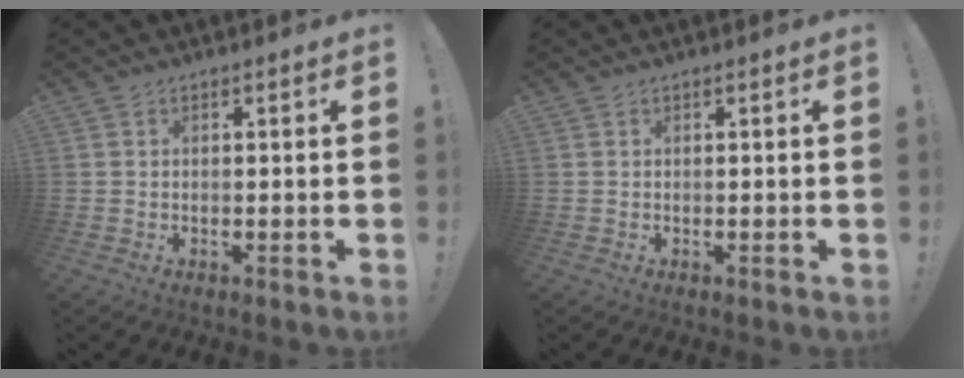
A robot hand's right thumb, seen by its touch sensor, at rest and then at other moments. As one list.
[{"total": 0.0}]